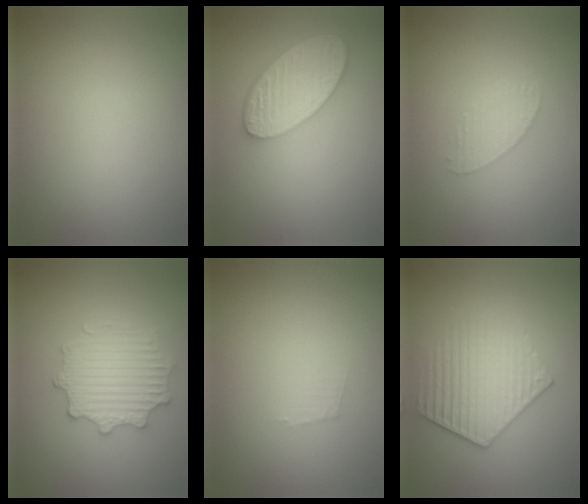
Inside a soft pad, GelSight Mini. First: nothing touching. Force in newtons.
{"total": 5.6, "press": 4.5, "slide": 3.3}
{"total": 1.6, "press": 1.6, "slide": 0.1}
{"total": 4.2, "press": 3.5, "slide": 2.3}
{"total": 0.7, "press": 0.7, "slide": 0.1}
{"total": 4.3, "press": 3.9, "slide": 1.8}